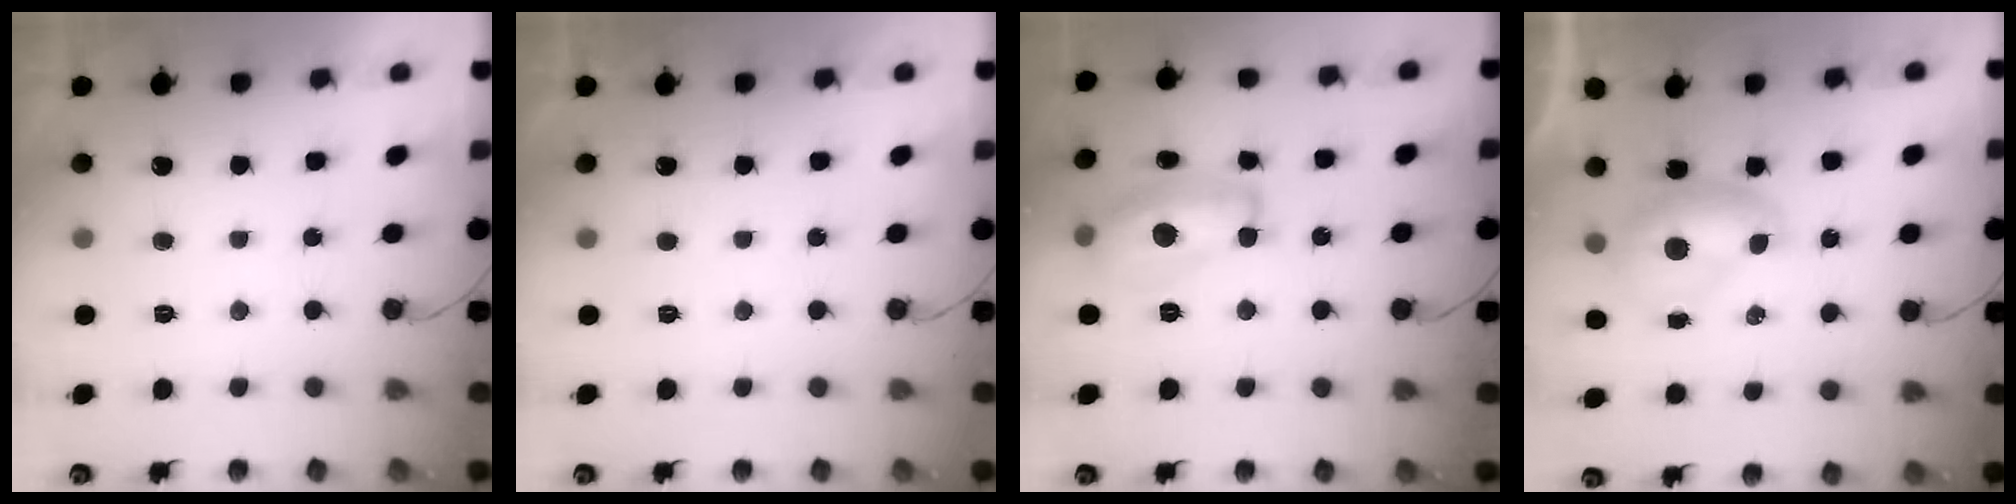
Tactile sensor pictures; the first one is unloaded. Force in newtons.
{"total": 0.0}
{"total": 16.0, "press": 16.0, "slide": 0.7}
{"total": 7.0, "press": 7.0, "slide": 0.1}